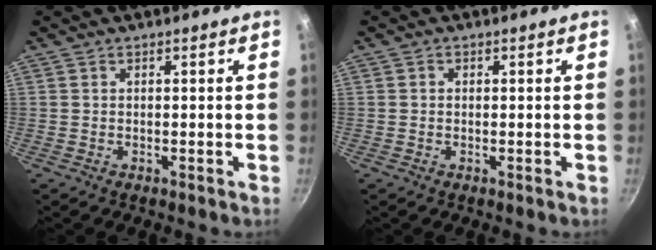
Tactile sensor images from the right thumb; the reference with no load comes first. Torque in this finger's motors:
{"motor_torque": [-0.47, -0.35, -0.42, 0.00, -0.03]}